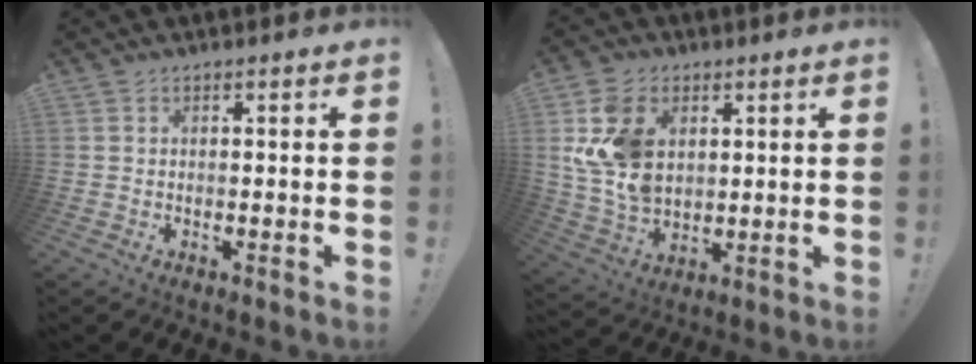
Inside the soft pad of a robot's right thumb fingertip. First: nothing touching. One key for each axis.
{"total": 15.7, "fx": 4.2, "fy": 11.6, "fz": 9.7, "tx": -0.187, "ty": -0.018, "tz": 0.083}